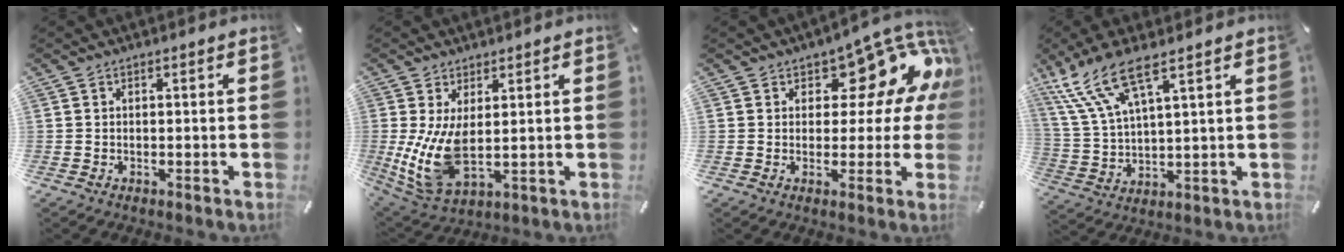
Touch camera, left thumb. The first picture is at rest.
{"total": 10.8, "force": [1.3, 5.5, 9.2], "torque": [-0.204, -0.023, 0.032]}
{"total": 13.0, "force": [8.3, 6.6, 7.6], "torque": [-0.086, -0.071, 0.136]}
{"total": 13.1, "force": [8.1, 4.0, 9.5], "torque": [-0.228, -0.031, 0.141]}